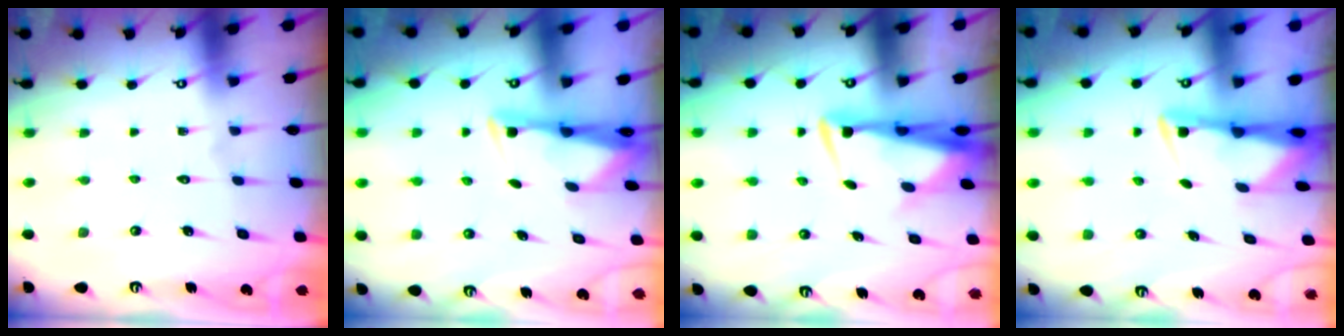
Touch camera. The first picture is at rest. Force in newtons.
{"total": 2.6, "press": 2.6, "slide": 0.4}
{"total": 4.6, "press": 4.4, "slide": 1.1}
{"total": 3.0, "press": 3.0, "slide": 0.6}